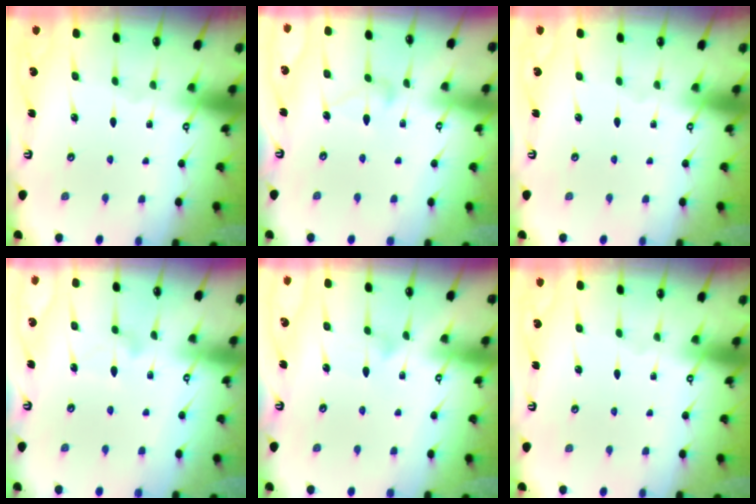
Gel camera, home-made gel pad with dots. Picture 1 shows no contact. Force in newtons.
{"total": 7.0, "press": 7.0, "slide": 0.4}
{"total": 0.0}
{"total": 8.6, "press": 8.6, "slide": 0.5}
{"total": 3.2, "press": 3.2, "slide": 0.2}
{"total": 0.0}